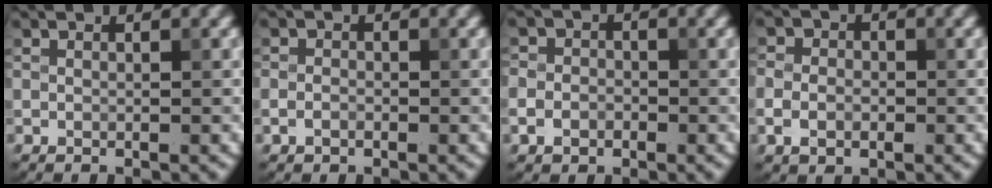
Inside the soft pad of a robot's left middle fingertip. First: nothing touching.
{"total": 1.3, "force": [-0.6, 0.9, 0.6], "torque": [-0.009, 0.002, -0.016]}
{"total": 2.5, "force": [-1.0, 2.0, 1.0], "torque": [-0.013, 0.001, -0.025]}
{"total": 2.9, "force": [-0.9, 2.2, 1.7], "torque": [-0.029, -0.001, -0.025]}